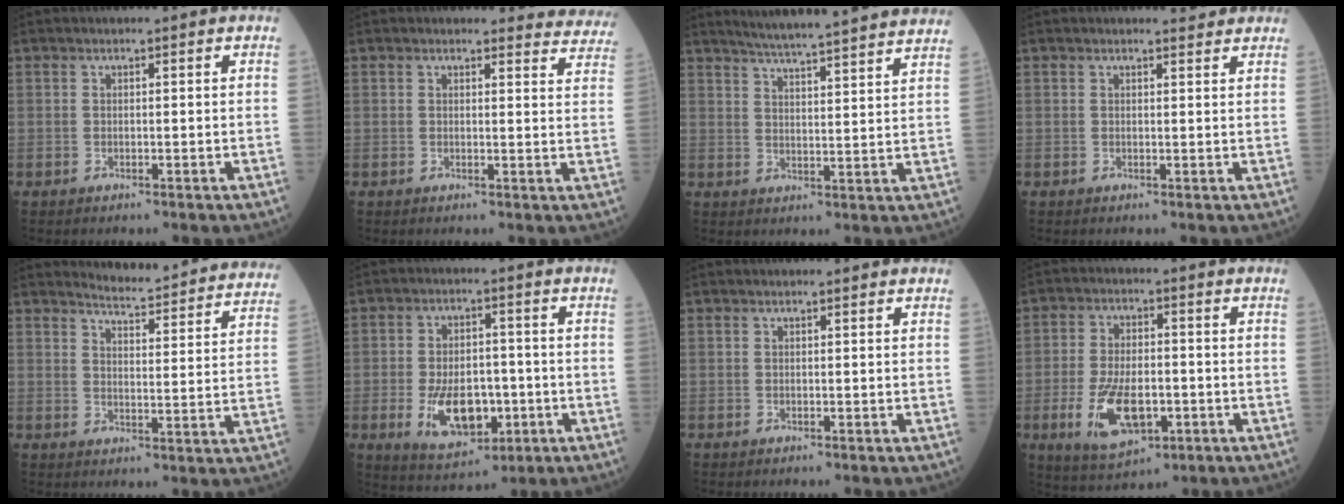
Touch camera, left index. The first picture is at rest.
{"total": 8.0, "force": [7.7, 1.9, -0.3], "torque": [0.048, -0.035, 0.042]}
{"total": 21.8, "force": [20.2, -0.5, 8.2], "torque": [-0.126, -0.024, 0.256]}
{"total": 1.9, "force": [1.9, 0.3, 0.2], "torque": [-0.006, -0.003, 0.019]}
{"total": 16.9, "force": [16.4, 2.6, 3.4], "torque": [-0.028, -0.060, 0.177]}
{"total": 10.0, "force": [-2.9, 5.5, 7.9], "torque": [-0.144, -0.002, -0.040]}
{"total": 0.0}
{"total": 10.1, "force": [-3.3, 4.7, 8.3], "torque": [-0.169, -0.004, -0.052]}